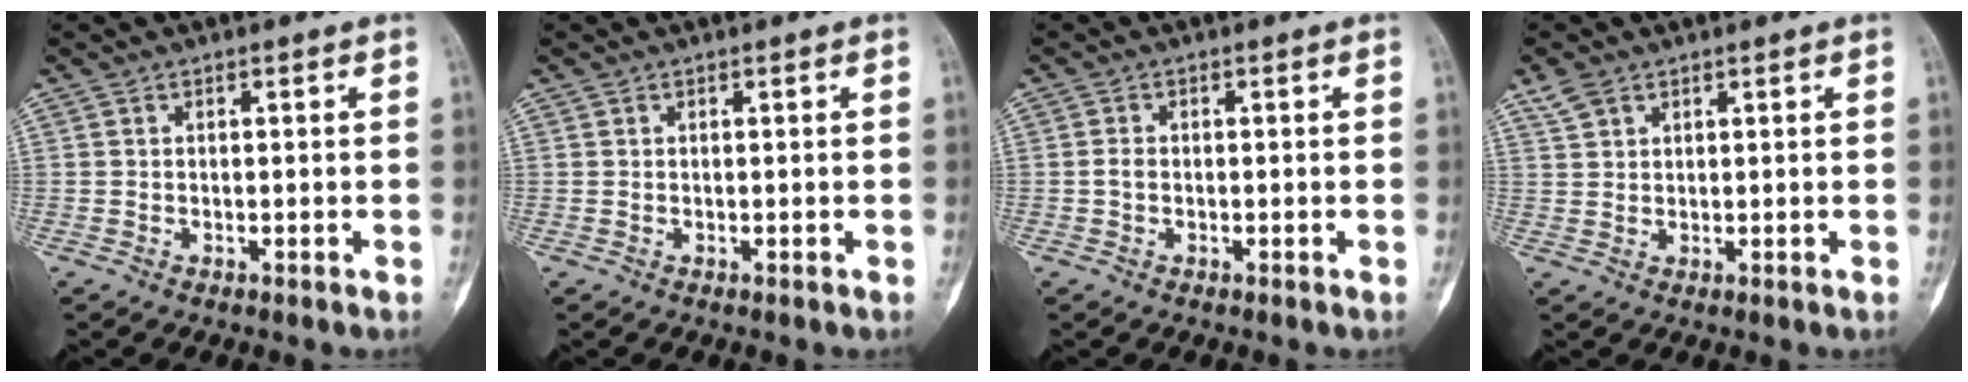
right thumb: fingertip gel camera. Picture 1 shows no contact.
{"total": 0.0}
{"total": 1.3, "force": [-0.2, 0.9, 0.8], "torque": [-0.015, 0.002, -0.006]}
{"total": 3.2, "force": [2.2, 1.8, 1.4], "torque": [-0.026, 0.001, 0.048]}